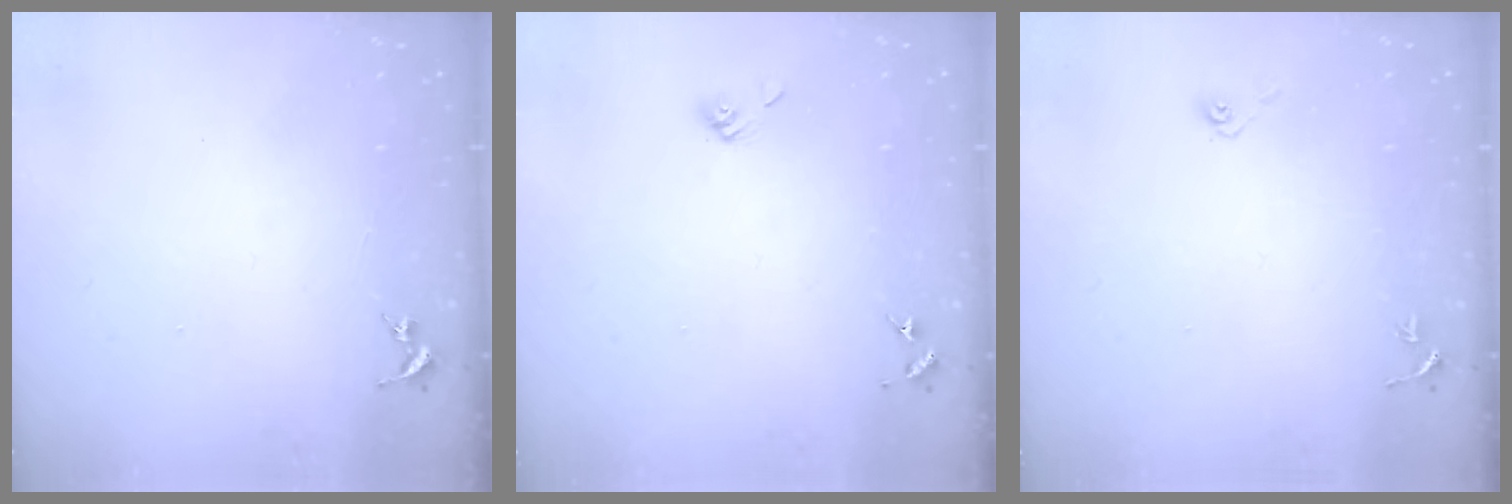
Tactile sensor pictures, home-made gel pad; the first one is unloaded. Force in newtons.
{"total": 5.8, "press": 5.3, "slide": 2.3}
{"total": 4.0, "press": 3.3, "slide": 2.2}